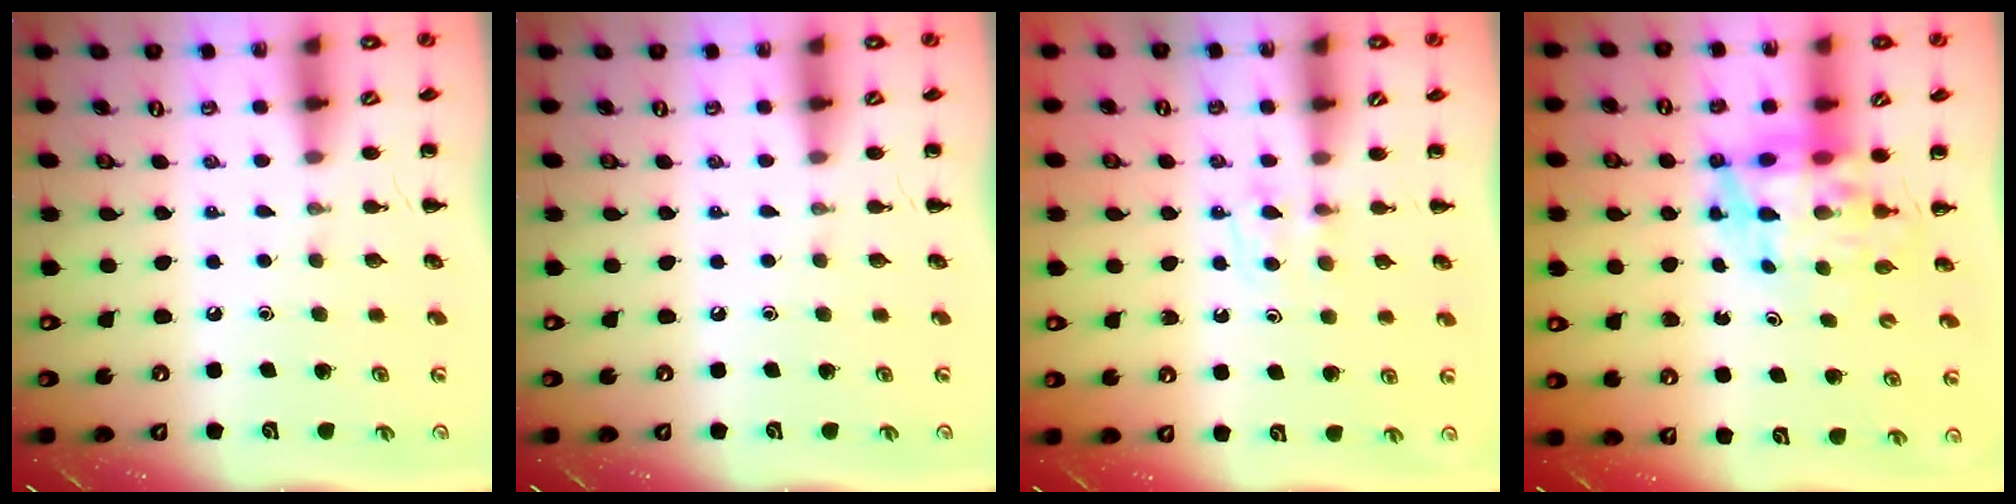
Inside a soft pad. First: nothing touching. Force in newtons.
{"total": 0.0}
{"total": 3.3, "press": 2.9, "slide": 1.6}
{"total": 6.9, "press": 6.5, "slide": 2.1}